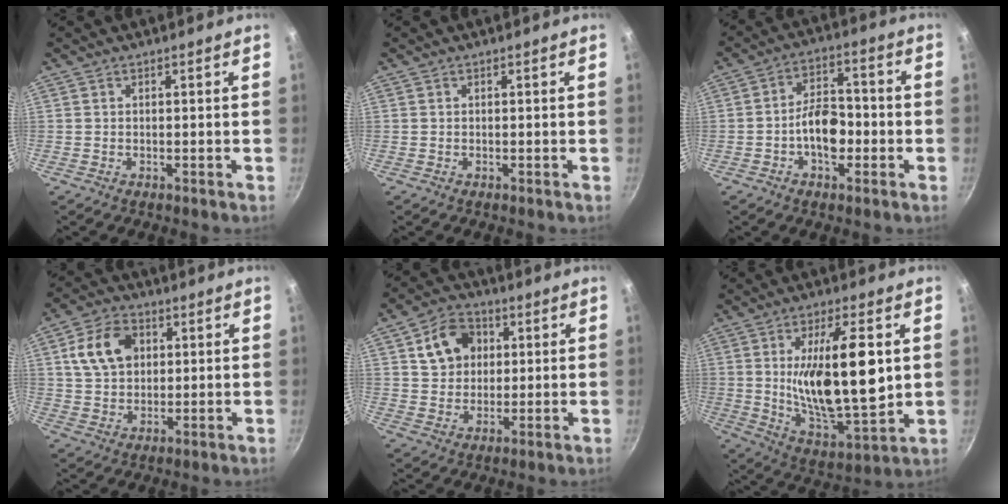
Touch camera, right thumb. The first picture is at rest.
{"total": 0.0}
{"total": 9.1, "force": [-2.3, 5.4, 6.9], "torque": [-0.086, 0.033, -0.043]}
{"total": 10.8, "force": [3.0, 8.0, 6.7], "torque": [-0.104, 0.007, 0.046]}
{"total": 10.1, "force": [2.9, 8.2, 5.2], "torque": [-0.061, 0.010, 0.044]}
{"total": 20.0, "force": [2.7, 7.3, 18.5], "torque": [-0.301, -0.027, 0.055]}